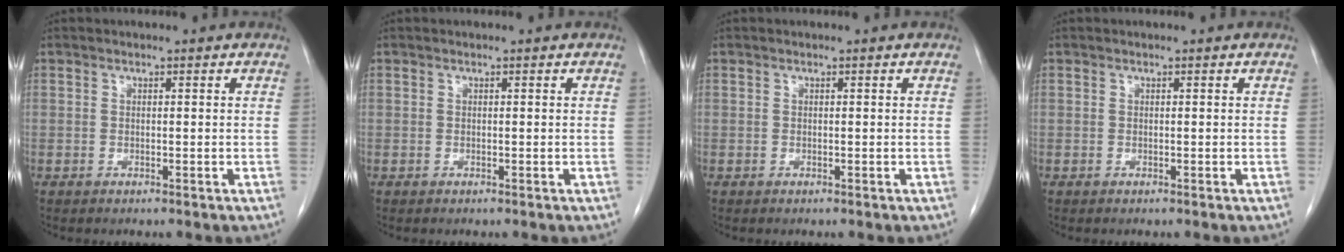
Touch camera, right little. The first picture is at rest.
{"total": 0.0}
{"total": 0.0}
{"total": 0.0}